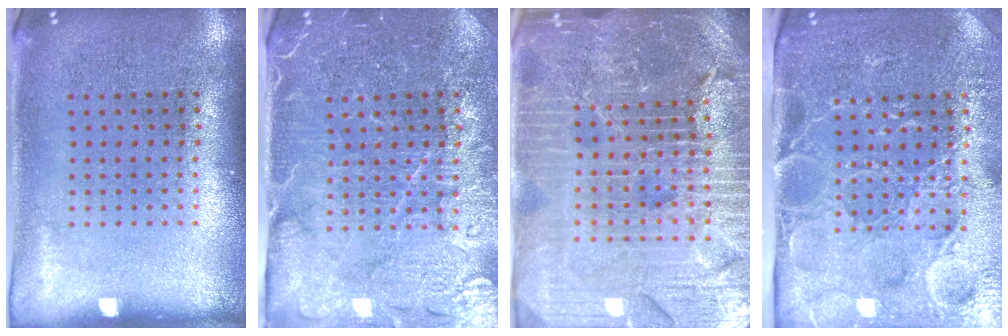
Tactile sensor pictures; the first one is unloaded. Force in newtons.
{"total": 4.5, "press": 4.2, "slide": 1.7}
{"total": 5.9, "press": 5.3, "slide": 2.7}
{"total": 4.8, "press": 4.1, "slide": 2.4}